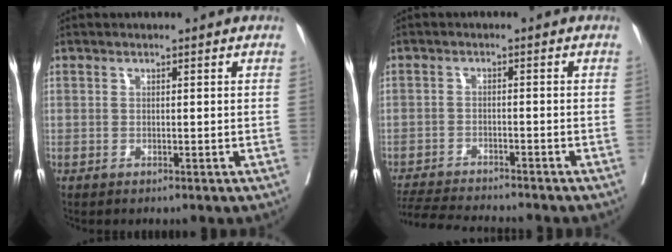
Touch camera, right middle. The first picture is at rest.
{"total": 9.6, "force": [-9.1, 0.1, 2.9], "torque": [-0.045, -0.010, -0.146]}